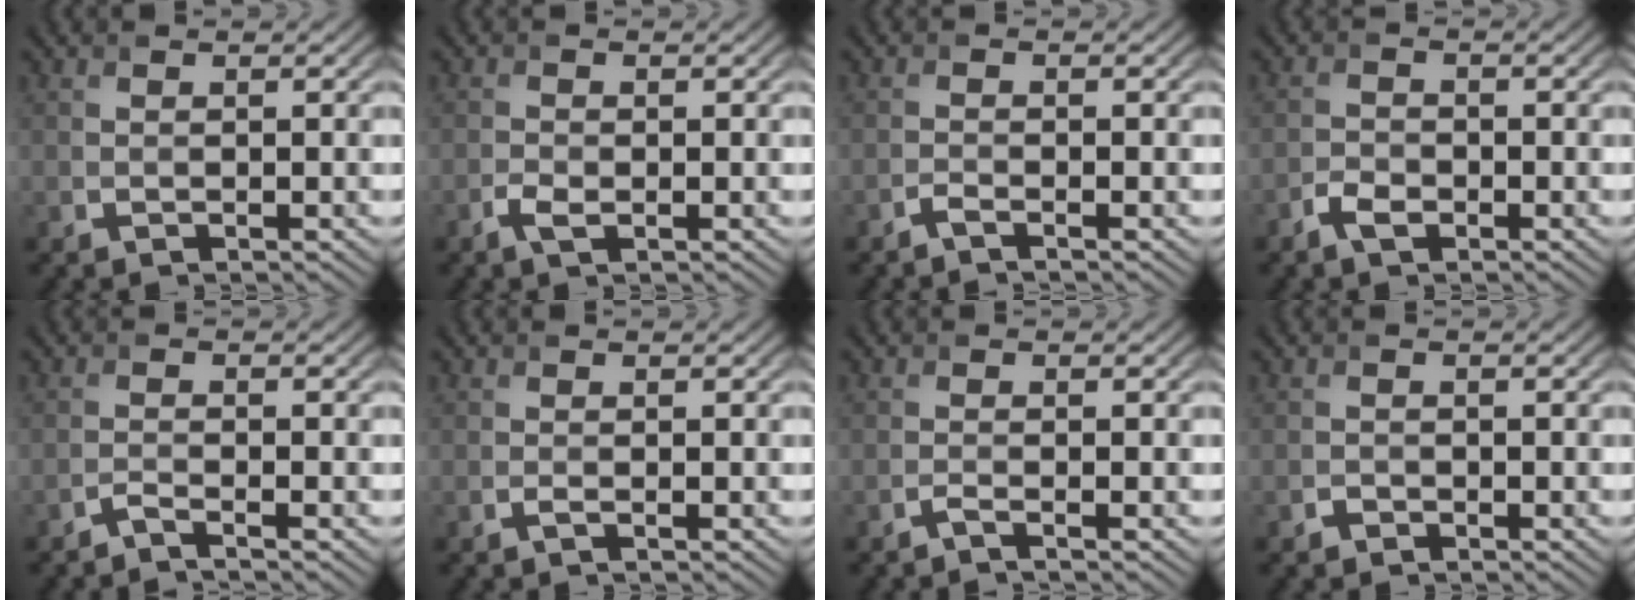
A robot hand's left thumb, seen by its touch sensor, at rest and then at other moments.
{"total": 1.7, "force": [-0.8, 0.8, 1.3], "torque": [-0.029, -0.003, -0.018]}
{"total": 1.0, "force": [-0.9, 0.0, 0.5], "torque": [-0.011, 0.002, -0.024]}
{"total": 2.4, "force": [-1.5, 1.3, 1.3], "torque": [-0.027, 0.000, -0.033]}
{"total": 1.4, "force": [-1.2, 0.1, 0.7], "torque": [-0.008, 0.000, -0.036]}
{"total": 0.6, "force": [-0.3, 0.1, 0.5], "torque": [-0.014, -0.002, -0.006]}
{"total": 1.0, "force": [-0.7, 0.0, 0.7], "torque": [-0.011, 0.001, -0.023]}
{"total": 0.6, "force": [-0.5, 0.4, 0.1], "torque": [-0.001, -0.001, -0.010]}